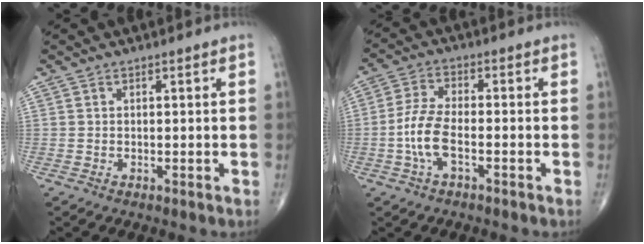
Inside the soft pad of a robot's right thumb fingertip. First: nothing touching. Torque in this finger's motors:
{"motor_torque": [0.34, -0.01, 0.58, -0.26, 0.26]}